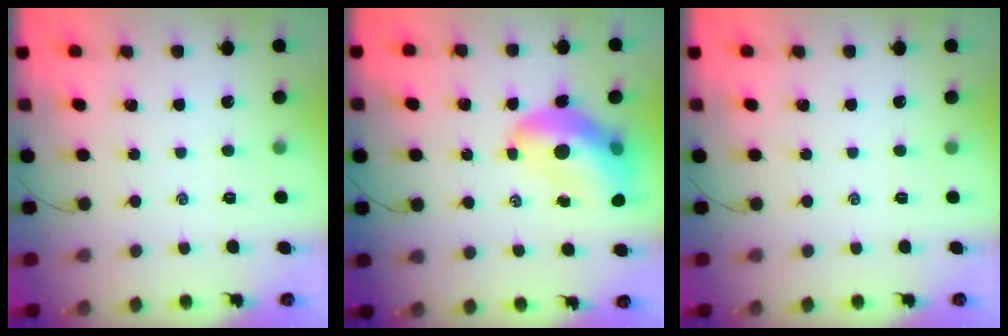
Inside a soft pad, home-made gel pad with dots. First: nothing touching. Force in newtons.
{"total": 14.6, "press": 14.0, "slide": 4.0}
{"total": 0.0}